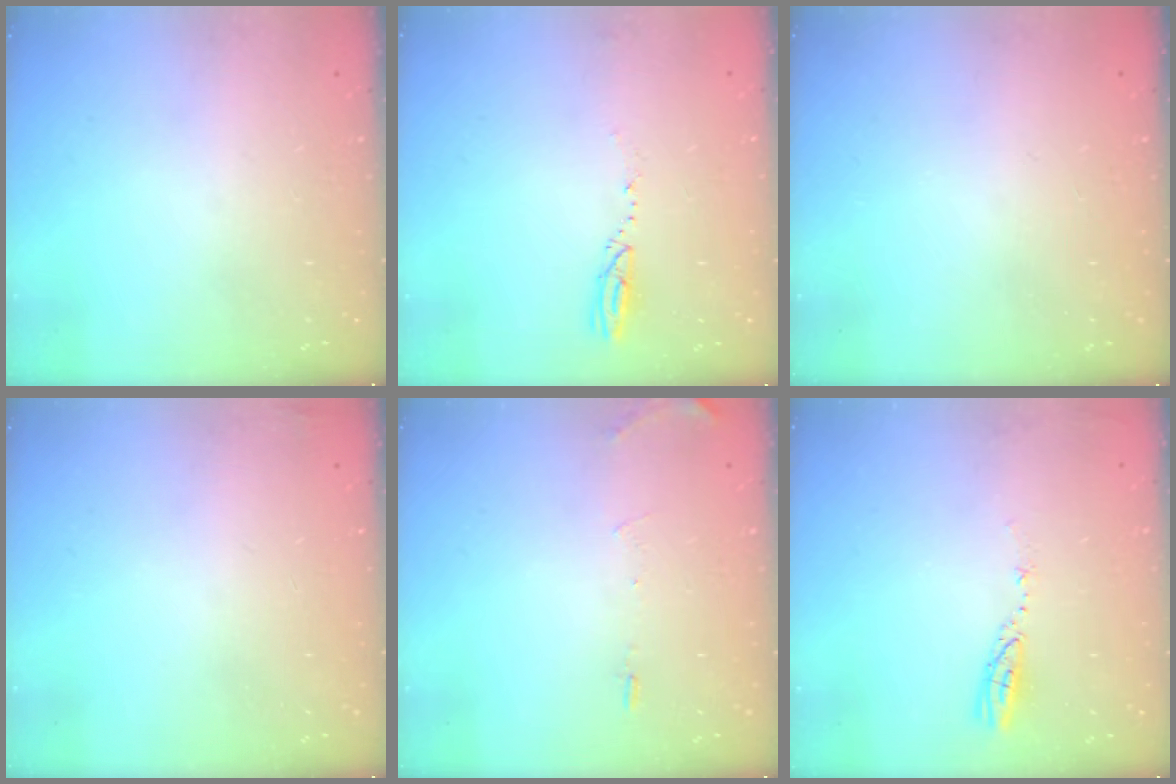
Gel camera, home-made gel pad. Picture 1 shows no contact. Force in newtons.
{"total": 2.9, "press": 2.9, "slide": 0.4}
{"total": 0.0}
{"total": 2.8, "press": 2.6, "slide": 0.9}
{"total": 6.1, "press": 5.9, "slide": 1.7}
{"total": 3.6, "press": 3.6, "slide": 0.3}